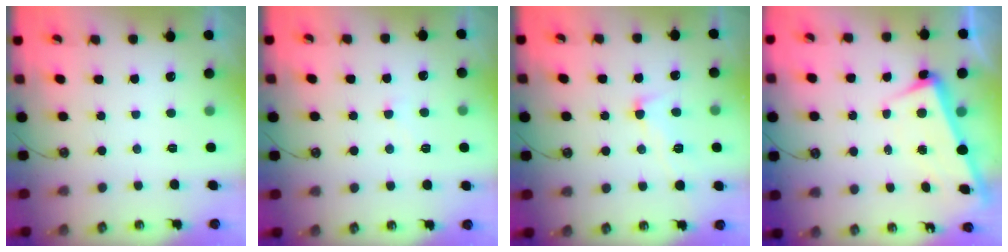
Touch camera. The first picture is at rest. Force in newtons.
{"total": 4.9, "press": 4.9, "slide": 0.3}
{"total": 2.9, "press": 2.9, "slide": 0.4}
{"total": 3.0, "press": 2.8, "slide": 0.9}